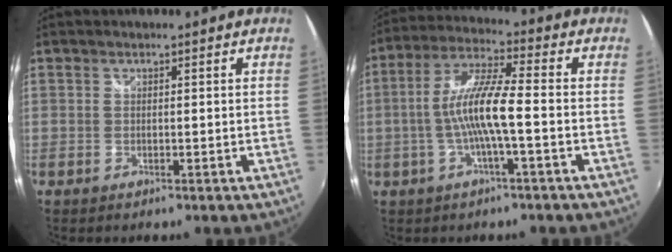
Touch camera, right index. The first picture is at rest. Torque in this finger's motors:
{"motor_torque": [1.57, -0.44, 0.88, 0.21]}